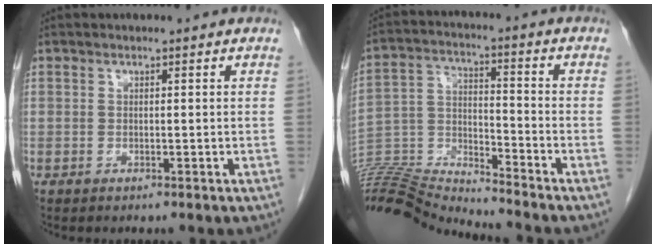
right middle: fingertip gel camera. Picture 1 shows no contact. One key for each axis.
{"total": 15.2, "fx": -15.0, "fy": -1.1, "fz": 2.3, "tx": -0.044, "ty": 0.024, "tz": -0.268}